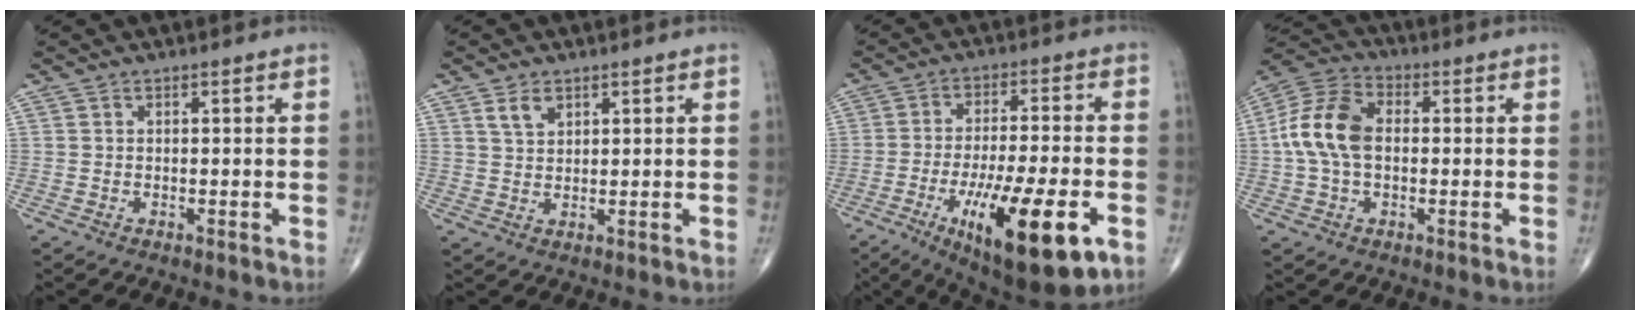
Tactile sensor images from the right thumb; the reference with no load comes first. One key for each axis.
{"total": 3.4, "fx": 1.9, "fy": 2.0, "fz": 1.9, "tx": -0.027, "ty": -0.009, "tz": 0.041}
{"total": 20.1, "fx": -7.9, "fy": 5.4, "fz": 17.7, "tx": -0.278, "ty": 0.002, "tz": -0.115}
{"total": 11.8, "fx": 0.3, "fy": 7.5, "fz": 9.1, "tx": -0.188, "ty": 0.030, "tz": -0.003}